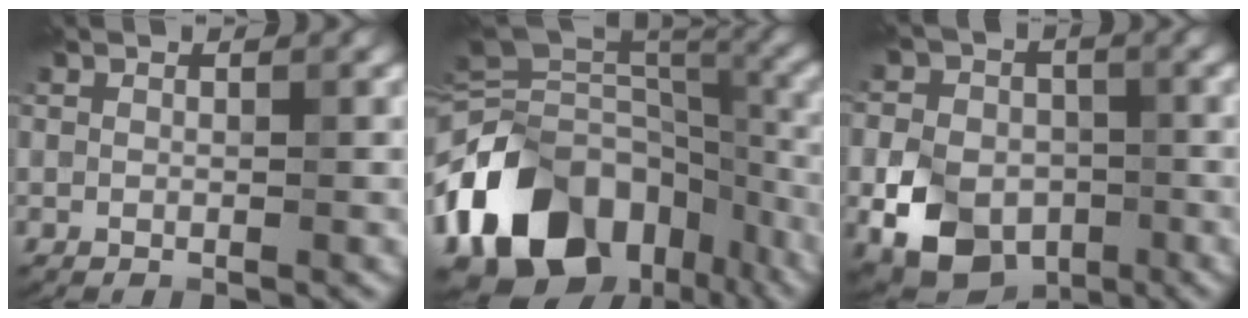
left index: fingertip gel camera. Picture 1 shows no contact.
{"total": 15.1, "force": [-7.1, 10.1, 8.6], "torque": [-0.179, -0.005, -0.123]}
{"total": 8.4, "force": [-2.9, 6.3, 4.7], "torque": [-0.090, -0.013, -0.061]}